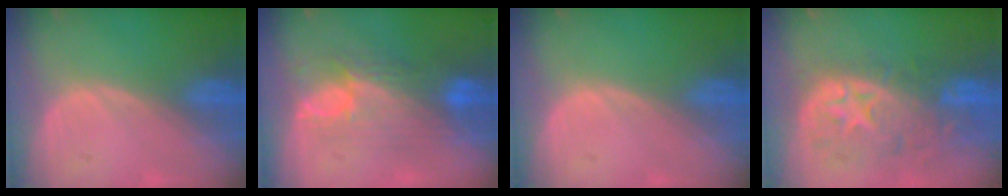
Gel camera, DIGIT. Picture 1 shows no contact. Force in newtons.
{"total": 8.7, "press": 8.2, "slide": 2.9}
{"total": 0.0}
{"total": 11.1, "press": 9.9, "slide": 5.1}